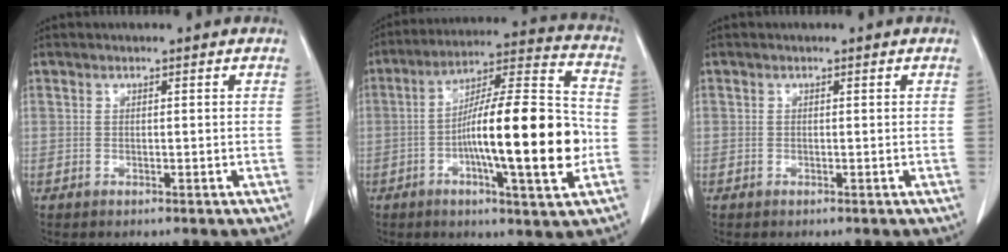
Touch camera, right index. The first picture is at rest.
{"total": 19.5, "force": [-3.5, 2.2, 19.0], "torque": [-0.312, 0.008, -0.058]}
{"total": 0.0}